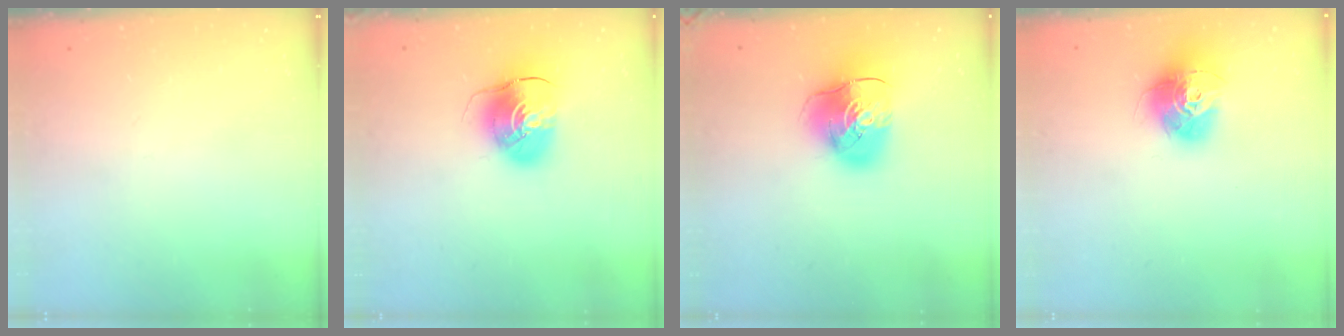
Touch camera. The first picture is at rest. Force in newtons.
{"total": 9.7, "press": 9.6, "slide": 1.4}
{"total": 12.1, "press": 11.9, "slide": 1.9}
{"total": 14.1, "press": 14.1, "slide": 1.3}